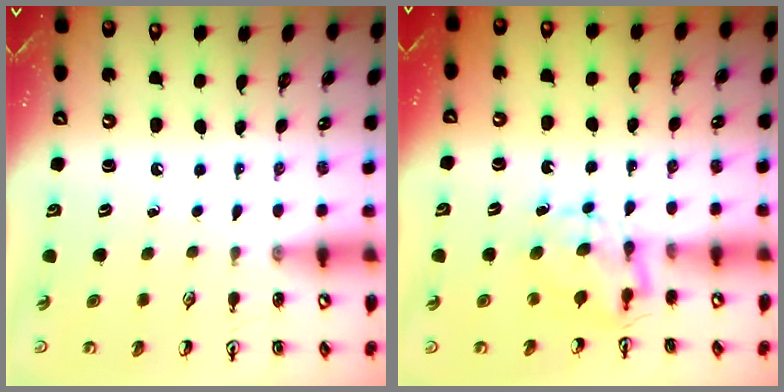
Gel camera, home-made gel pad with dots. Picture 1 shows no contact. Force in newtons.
{"total": 6.3, "press": 6.3, "slide": 0.6}